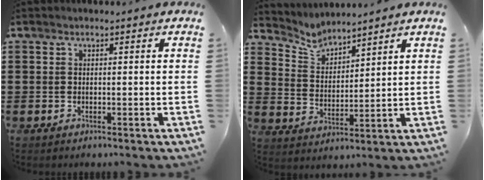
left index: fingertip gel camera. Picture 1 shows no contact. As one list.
[{"total": 4.4, "force": [4.3, 0.9, 0.4], "torque": [-0.031, -0.019, 0.075]}]